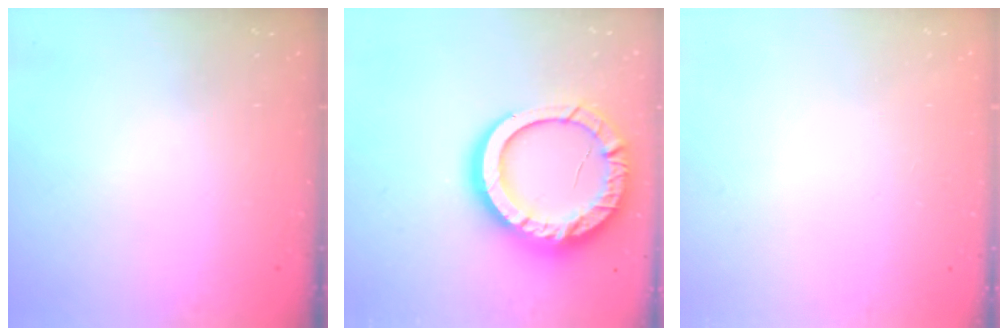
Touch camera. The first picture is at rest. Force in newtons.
{"total": 24.5, "press": 24.4, "slide": 2.2}
{"total": 2.6, "press": 2.6, "slide": 0.2}